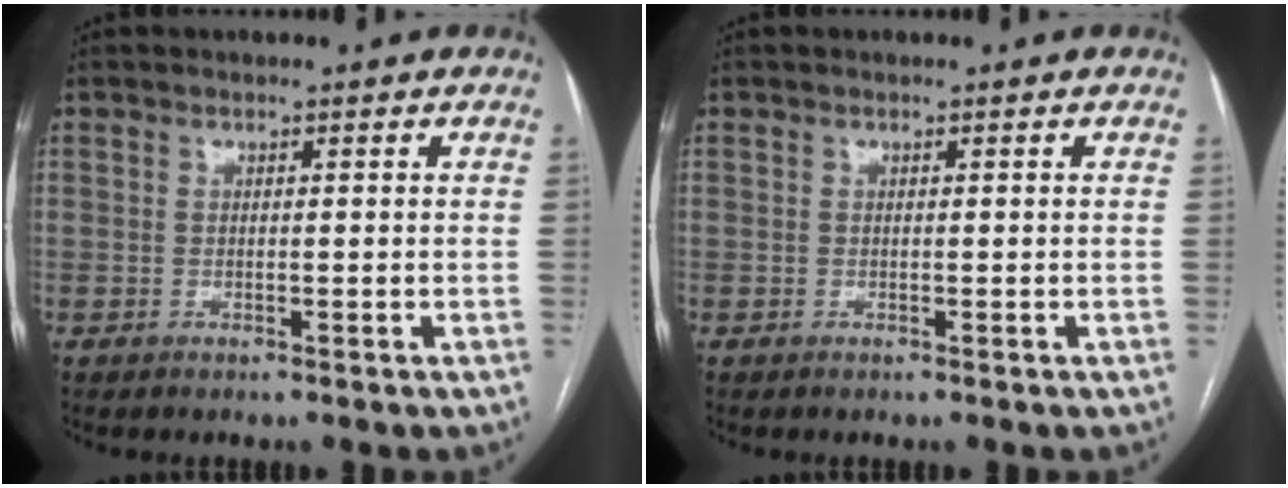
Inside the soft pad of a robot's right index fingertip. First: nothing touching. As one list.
[{"total": 0.0}]